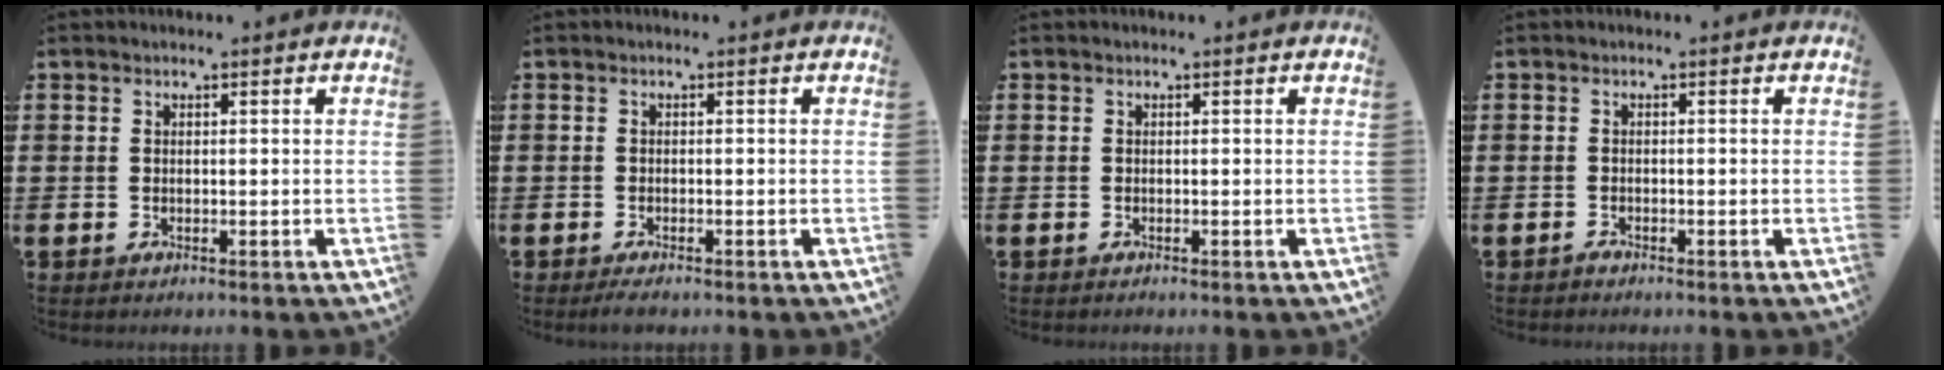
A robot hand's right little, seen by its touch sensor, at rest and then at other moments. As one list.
[{"total": 0.9, "force": [-0.5, 0.2, 0.6], "torque": [-0.013, -0.002, -0.010]}, {"total": 0.0}, {"total": 0.6, "force": [-0.6, 0.0, 0.0], "torque": [-0.001, -0.002, -0.011]}]